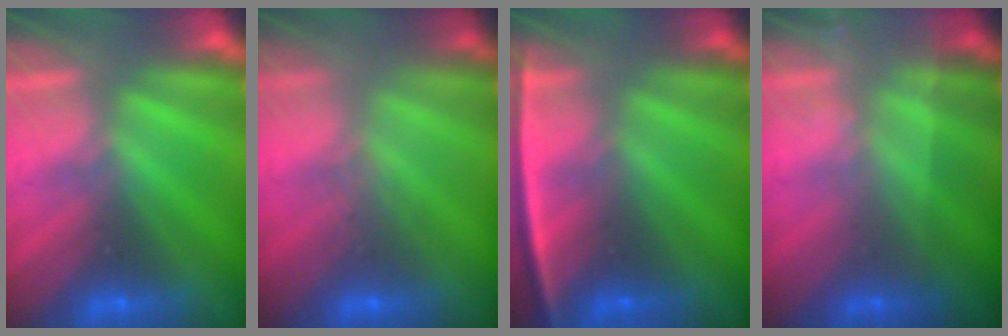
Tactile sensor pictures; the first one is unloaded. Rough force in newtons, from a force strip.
{"total": 2.9}
{"total": 2.4}
{"total": 1.8}